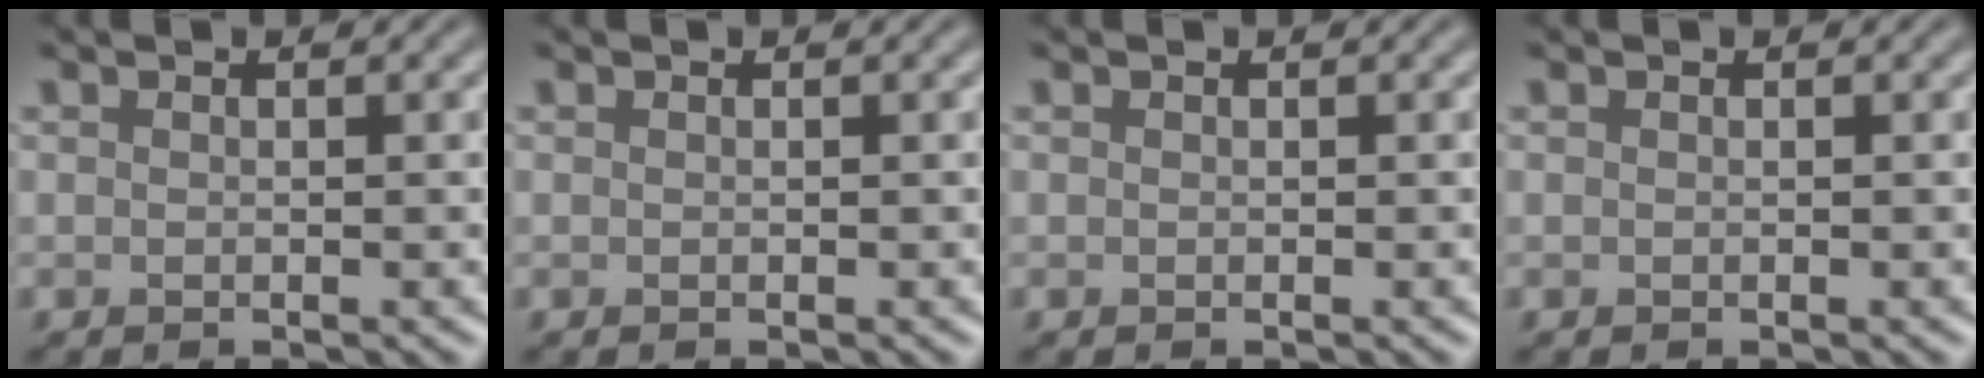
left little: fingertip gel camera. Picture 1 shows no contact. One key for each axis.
{"total": 0.0}
{"total": 0.0}
{"total": 0.0}